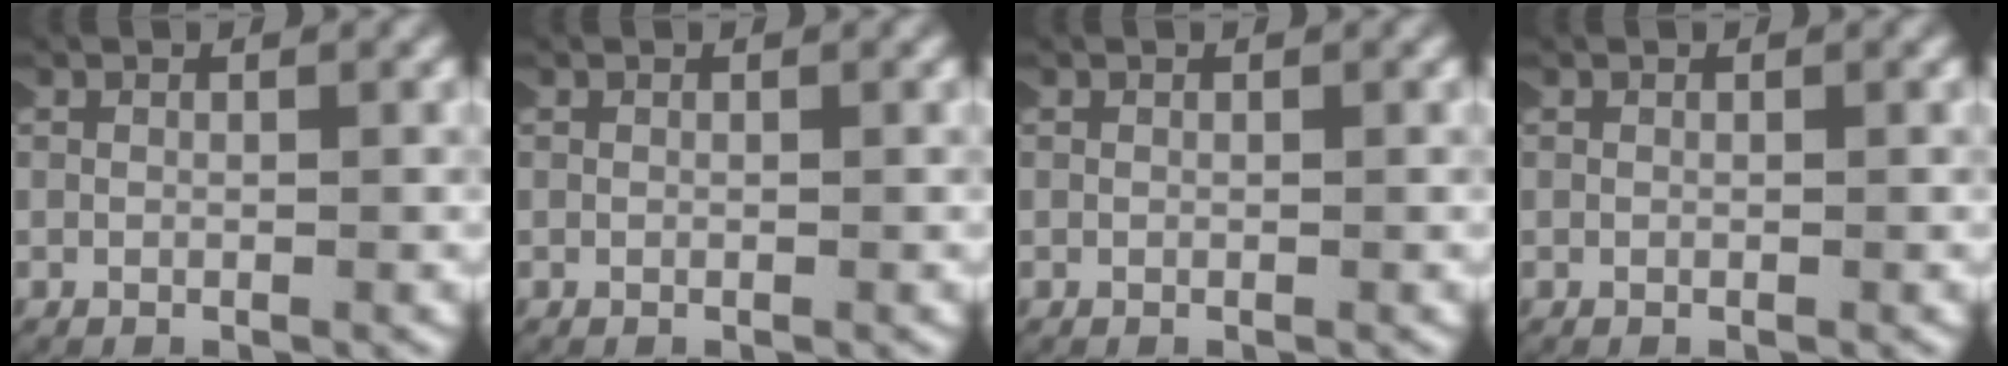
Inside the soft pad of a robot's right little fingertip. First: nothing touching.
{"total": 0.0}
{"total": 0.0}
{"total": 0.0}